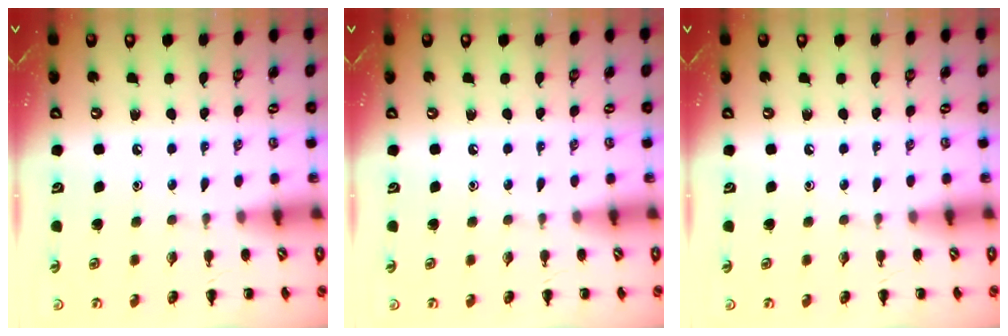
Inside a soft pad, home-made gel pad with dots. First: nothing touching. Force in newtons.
{"total": 0.0}
{"total": 0.0}